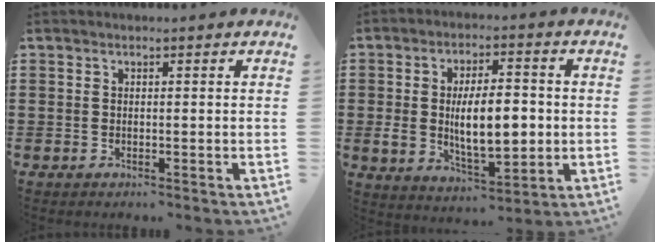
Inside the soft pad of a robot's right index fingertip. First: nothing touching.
{"total": 10.3, "force": [-0.3, 5.2, 8.9], "torque": [-0.157, 0.005, -0.007]}